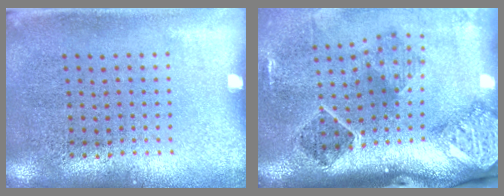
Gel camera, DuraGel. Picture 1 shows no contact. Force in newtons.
{"total": 2.9, "press": 1.8, "slide": 2.3}